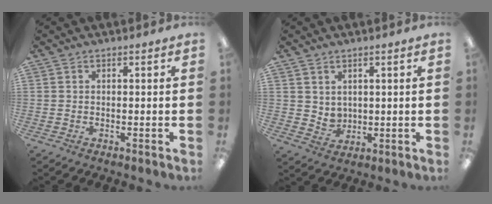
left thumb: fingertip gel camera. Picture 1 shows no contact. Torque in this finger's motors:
{"motor_torque": [-0.02, 0.01, -0.11, 0.03, 0.00]}